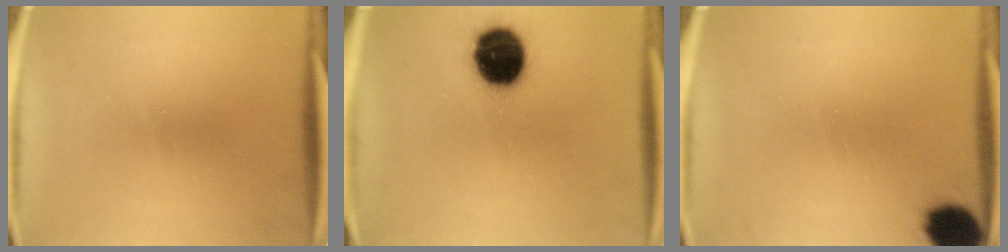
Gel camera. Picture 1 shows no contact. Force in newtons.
{"total": 15.4}
{"total": 10.3}